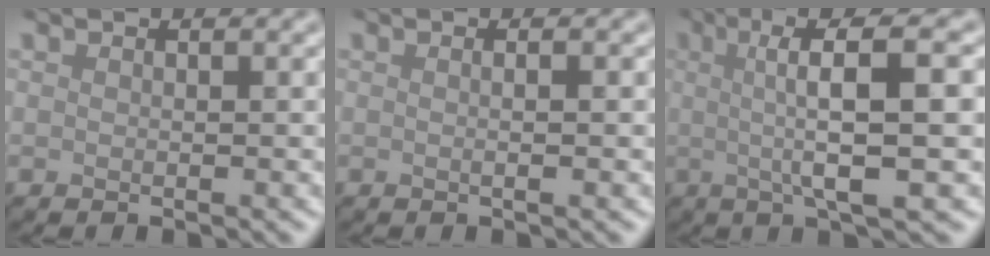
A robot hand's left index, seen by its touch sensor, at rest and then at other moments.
{"total": 1.6, "force": [0.1, 0.6, 1.5], "torque": [-0.012, 0.002, -0.015]}
{"total": 8.8, "force": [0.8, 2.0, 8.5], "torque": [-0.119, 0.012, 0.009]}